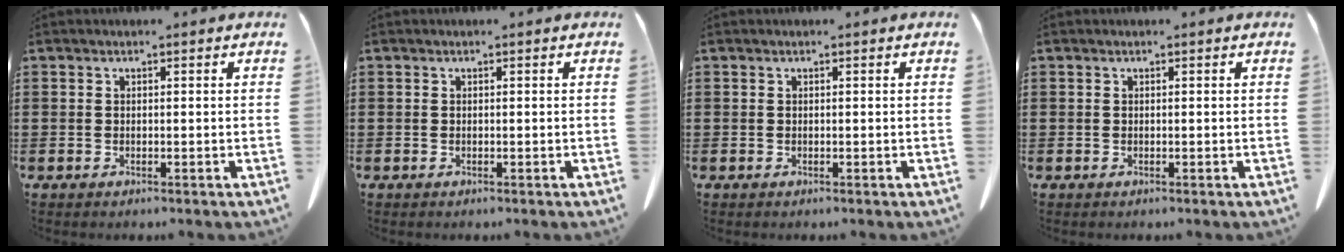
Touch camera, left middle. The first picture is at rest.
{"total": 0.0}
{"total": 0.0}
{"total": 0.0}